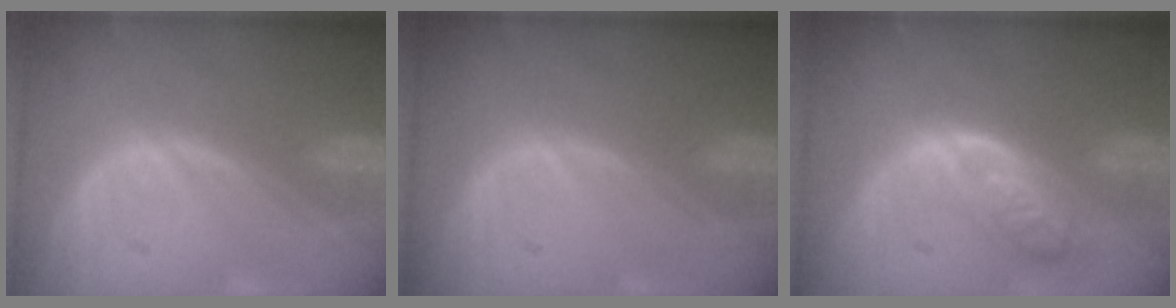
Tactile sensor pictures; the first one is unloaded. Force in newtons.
{"total": 0.0}
{"total": 6.4, "press": 5.7, "slide": 2.9}